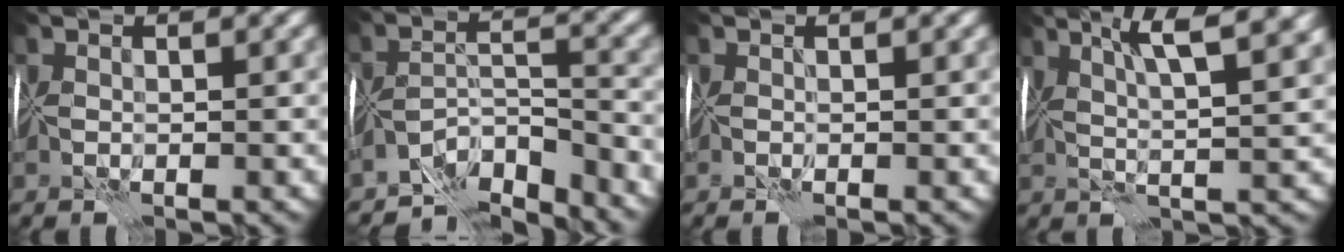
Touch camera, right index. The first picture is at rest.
{"total": 6.8, "force": [-6.7, -0.1, 1.1], "torque": [0.004, -0.015, -0.117]}
{"total": 1.4, "force": [-0.2, -1.2, -0.6], "torque": [0.018, -0.001, -0.004]}
{"total": 6.1, "force": [3.3, 0.3, 5.1], "torque": [-0.072, 0.010, 0.048]}